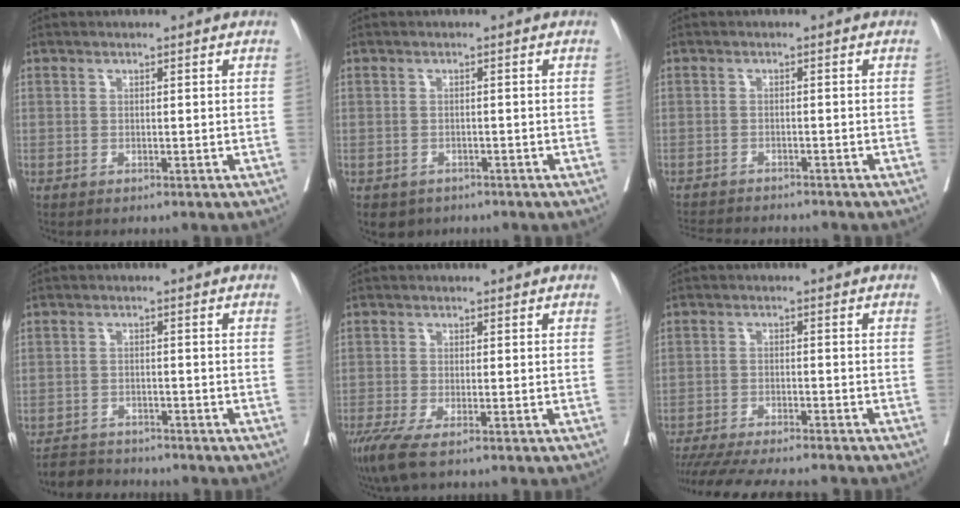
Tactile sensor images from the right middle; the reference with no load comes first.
{"total": 4.7, "force": [-3.3, 3.1, 1.1], "torque": [-0.019, 0.001, -0.044]}
{"total": 9.5, "force": [-8.9, 1.2, 3.0], "torque": [-0.047, -0.006, -0.125]}
{"total": 4.3, "force": [-4.2, 0.9, -0.2], "torque": [0.004, -0.010, -0.074]}
{"total": 5.2, "force": [-3.3, 0.8, 3.9], "torque": [-0.074, -0.018, -0.058]}
{"total": 15.2, "force": [-13.5, 1.8, 6.7], "torque": [-0.114, -0.025, -0.194]}